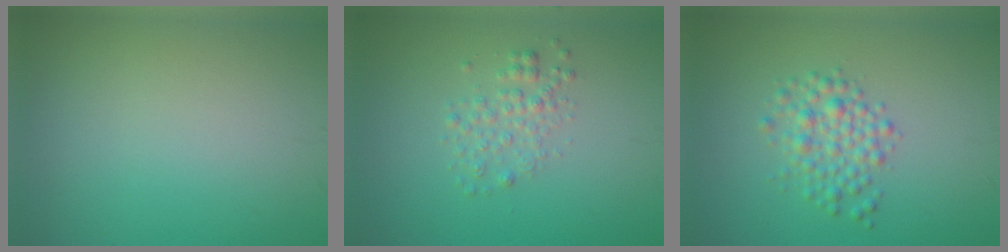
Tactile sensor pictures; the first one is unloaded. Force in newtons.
{"total": 1.9, "press": 1.9, "slide": 0.1}
{"total": 2.9, "press": 2.9, "slide": 0.0}